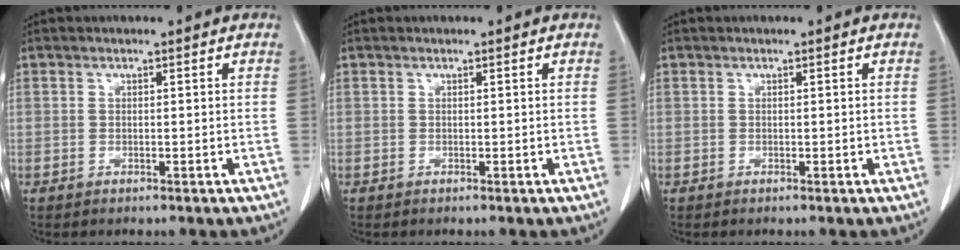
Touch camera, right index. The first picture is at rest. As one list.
[{"total": 0.0}, {"total": 0.0}]